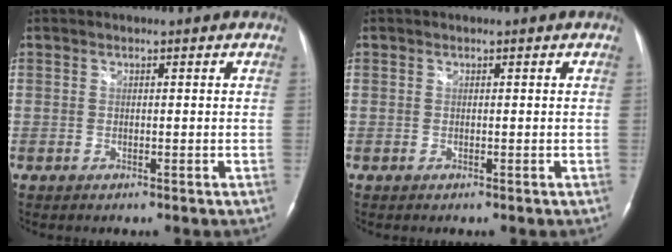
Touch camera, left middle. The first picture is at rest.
{"total": 0.0}